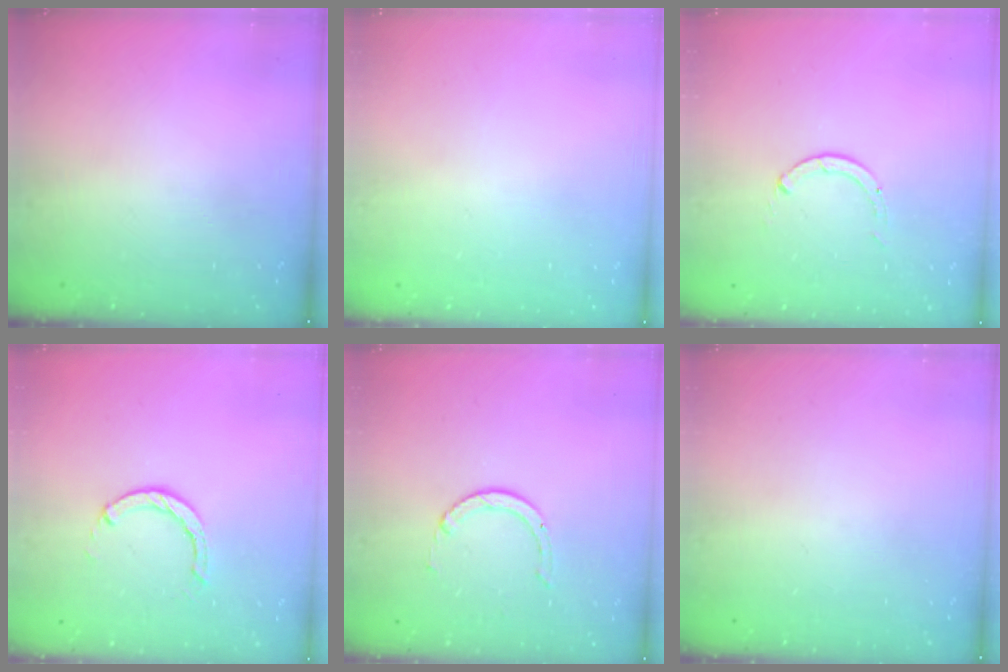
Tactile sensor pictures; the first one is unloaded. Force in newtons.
{"total": 2.6, "press": 2.6, "slide": 0.2}
{"total": 0.0}
{"total": 3.2, "press": 3.1, "slide": 0.5}
{"total": 1.5, "press": 1.5, "slide": 0.2}
{"total": 0.0}